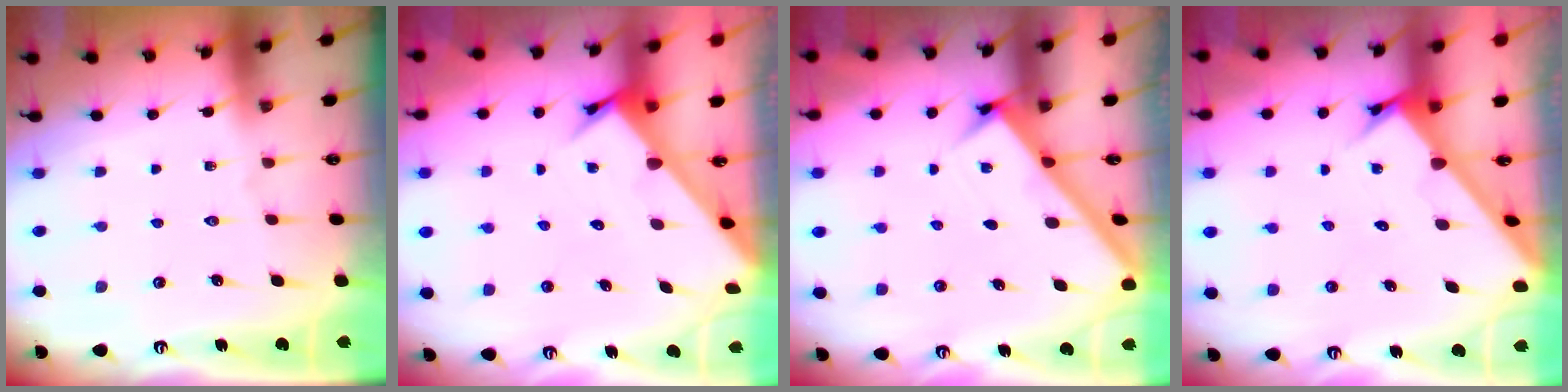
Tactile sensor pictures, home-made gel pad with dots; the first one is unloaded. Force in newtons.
{"total": 3.6, "press": 3.6, "slide": 0.2}
{"total": 3.0, "press": 3.0, "slide": 0.1}
{"total": 2.9, "press": 2.9, "slide": 0.2}